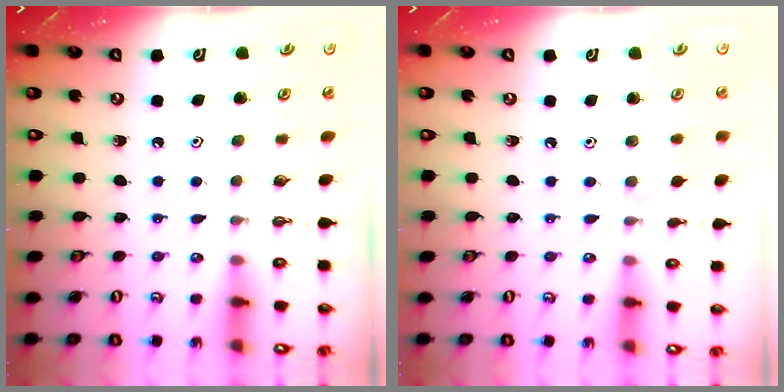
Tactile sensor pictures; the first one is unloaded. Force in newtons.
{"total": 4.4, "press": 4.4, "slide": 0.6}